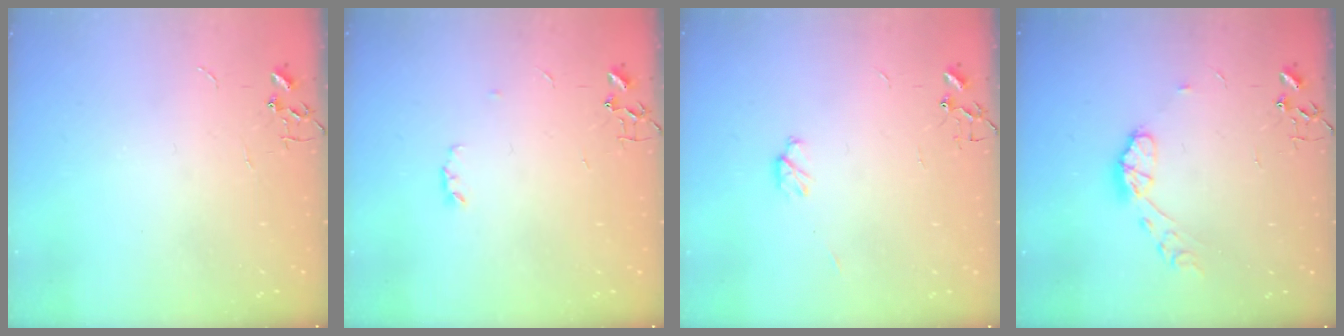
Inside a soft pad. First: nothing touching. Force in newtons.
{"total": 3.1, "press": 3.1, "slide": 0.5}
{"total": 4.6, "press": 4.5, "slide": 0.4}
{"total": 8.1, "press": 8.1, "slide": 0.6}